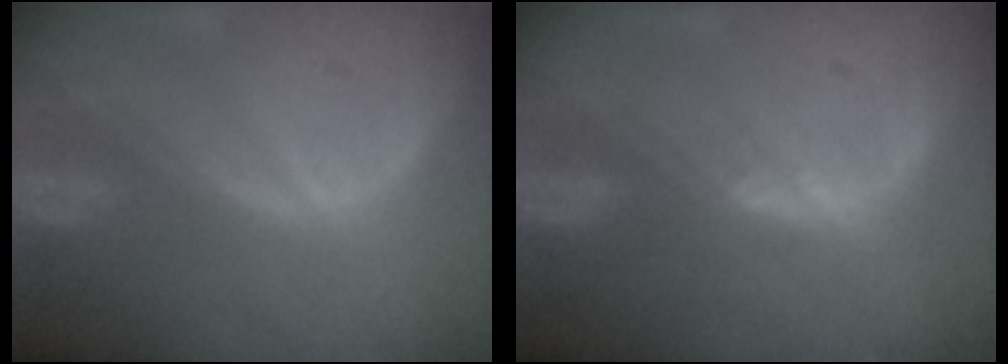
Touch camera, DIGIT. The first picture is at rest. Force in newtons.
{"total": 1.4, "press": 1.2, "slide": 0.8}